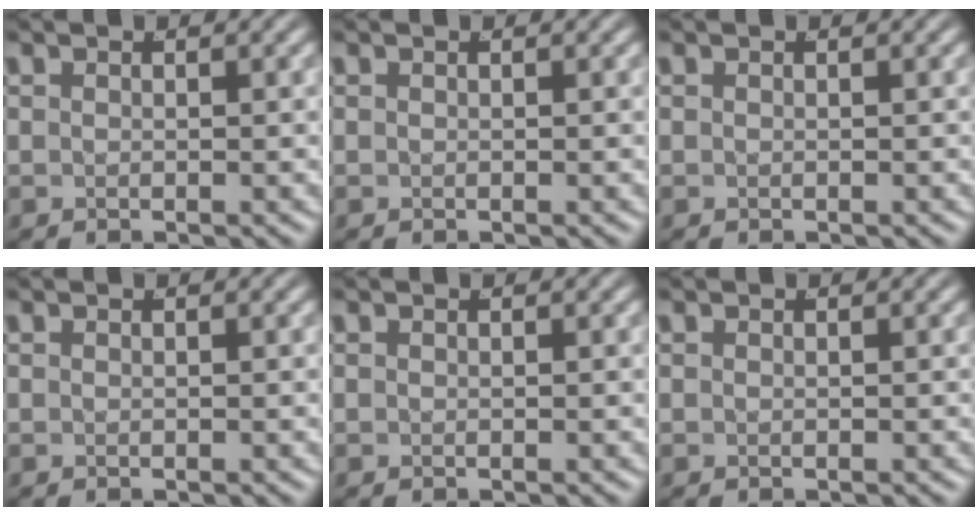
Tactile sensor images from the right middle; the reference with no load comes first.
{"total": 0.0}
{"total": 0.0}
{"total": 0.0}
{"total": 0.0}
{"total": 0.0}